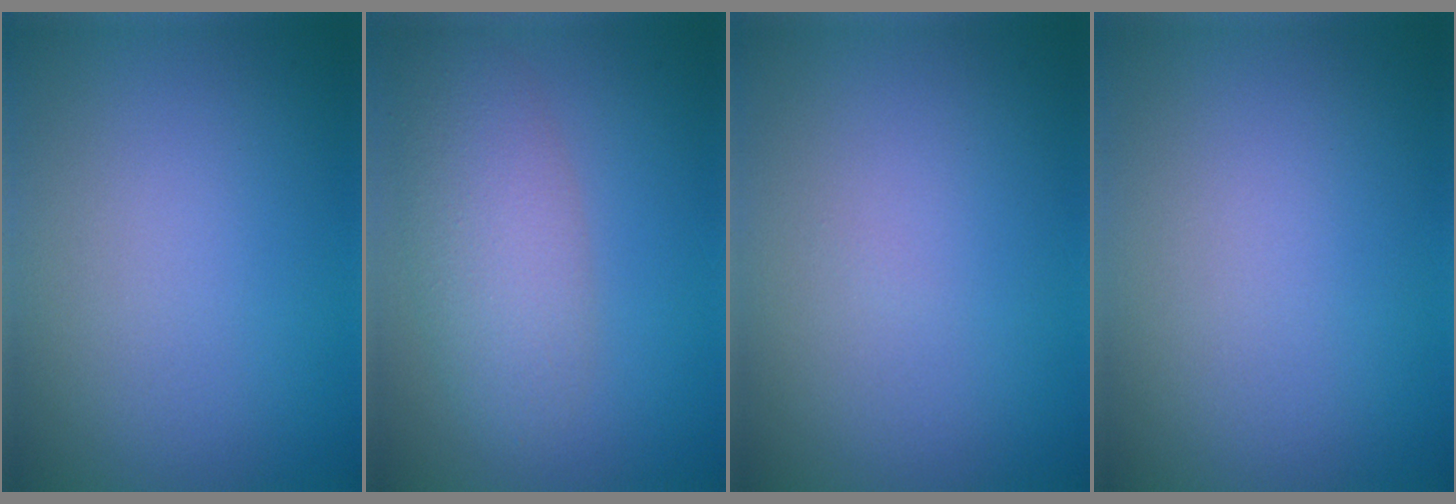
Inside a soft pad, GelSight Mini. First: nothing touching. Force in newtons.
{"total": 4.6, "press": 4.6, "slide": 0.2}
{"total": 0.0}
{"total": 0.0}